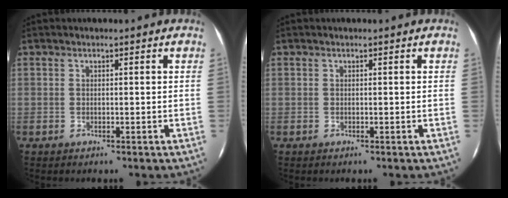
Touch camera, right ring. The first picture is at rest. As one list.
[{"total": 0.0}]